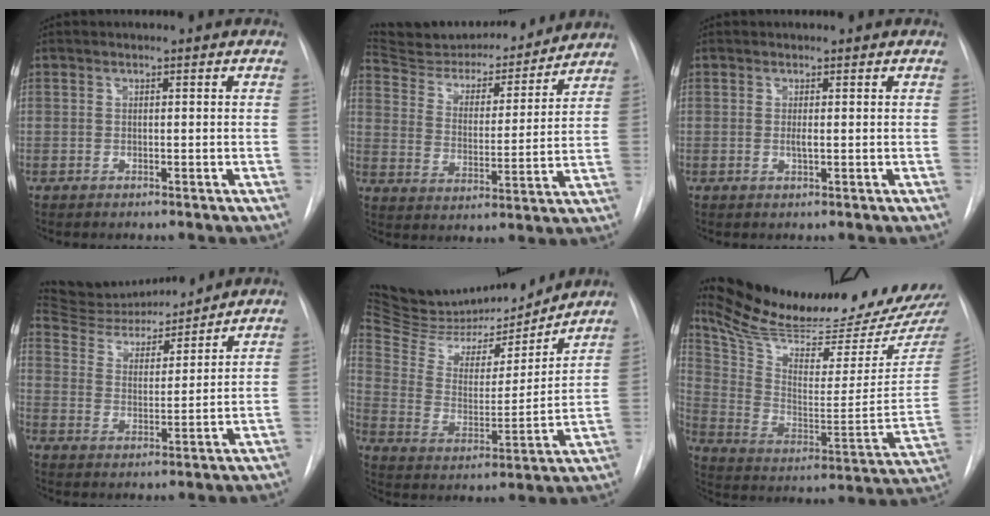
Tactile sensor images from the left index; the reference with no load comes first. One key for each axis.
{"total": 20.7, "fx": 19.2, "fy": 4.6, "fz": 5.9, "tx": -0.093, "ty": -0.004, "tz": 0.284}
{"total": 0.8, "fx": 0.1, "fy": 0.1, "fz": 0.8, "tx": -0.020, "ty": -0.003, "tz": 0.002}
{"total": 14.2, "fx": 13.5, "fy": 2.2, "fz": 3.7, "tx": -0.062, "ty": 0.004, "tz": 0.229}
{"total": 20.2, "fx": 19.2, "fy": 3.9, "fz": 5.0, "tx": -0.091, "ty": -0.015, "tz": 0.309}
{"total": 30.2, "fx": 26.8, "fy": 2.8, "fz": 13.6, "tx": -0.230, "ty": -0.088, "tz": 0.387}